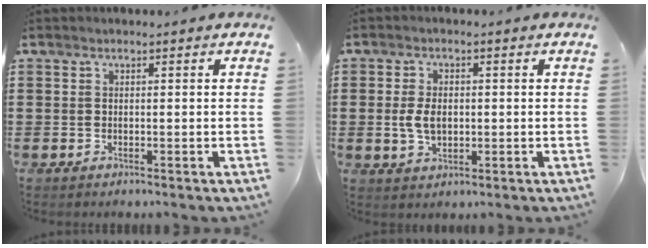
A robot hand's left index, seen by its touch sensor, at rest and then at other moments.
{"total": 4.5, "force": [0.0, 2.8, 3.5], "torque": [-0.085, 0.003, -0.005]}